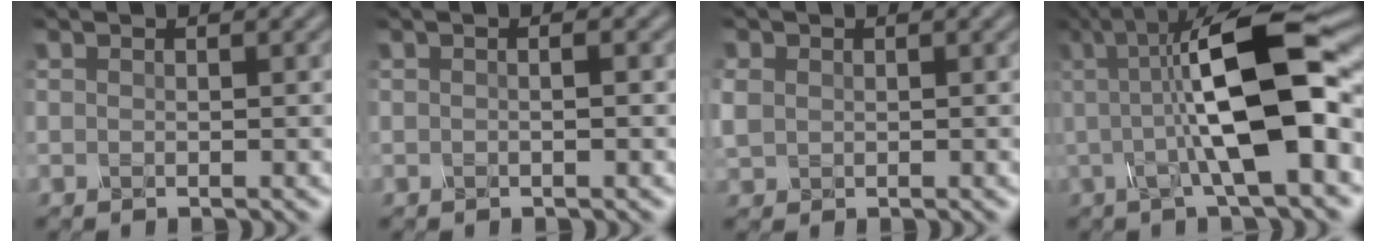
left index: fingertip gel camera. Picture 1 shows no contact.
{"total": 1.4, "force": [0.2, 0.6, 1.3], "torque": [-0.004, -0.006, -0.007]}
{"total": 1.7, "force": [0.3, 1.5, 0.6], "torque": [-0.018, 0.002, 0.005]}
{"total": 11.4, "force": [0.6, 2.8, 11.1], "torque": [-0.165, 0.016, 0.002]}